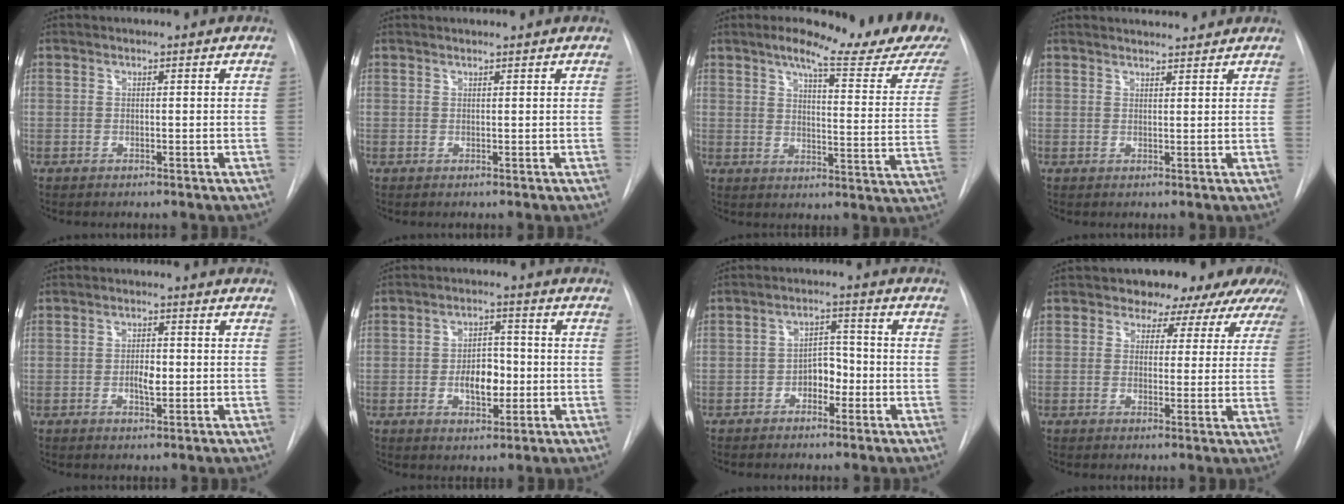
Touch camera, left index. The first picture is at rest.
{"total": 1.6, "force": [1.5, 0.0, 0.5], "torque": [-0.005, 0.016, 0.027]}
{"total": 18.9, "force": [16.0, 1.3, 10.0], "torque": [-0.130, -0.059, 0.189]}
{"total": 5.0, "force": [4.8, 0.5, 1.2], "torque": [-0.019, 0.020, 0.062]}
{"total": 2.8, "force": [-0.4, 1.1, 2.5], "torque": [-0.043, 0.002, -0.005]}
{"total": 6.0, "force": [-1.0, 3.2, 5.0], "torque": [-0.080, 0.008, -0.013]}
{"total": 3.9, "force": [-1.7, 2.4, 2.6], "torque": [-0.036, 0.014, -0.031]}
{"total": 9.4, "force": [7.3, 5.6, 2.0], "torque": [0.001, 0.016, 0.060]}